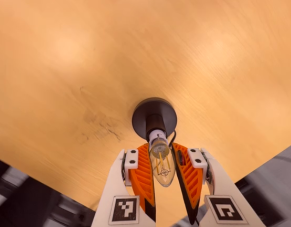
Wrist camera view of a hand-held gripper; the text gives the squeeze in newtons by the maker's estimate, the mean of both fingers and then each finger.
{"total": 12.0, "left": 11.3, "right": 12.7}